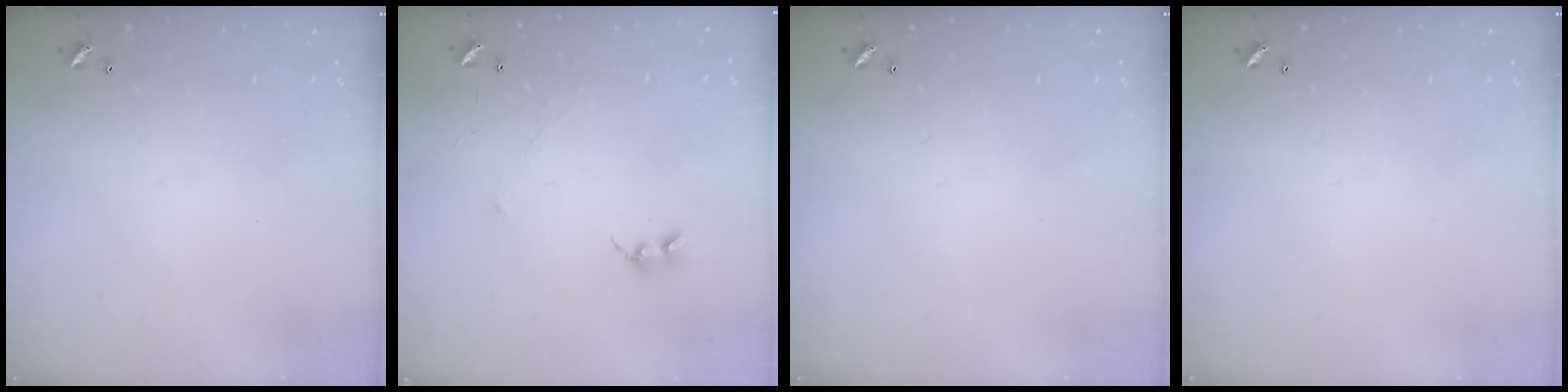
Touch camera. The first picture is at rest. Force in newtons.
{"total": 0.9, "press": 0.8, "slide": 0.5}
{"total": 0.0}
{"total": 0.0}